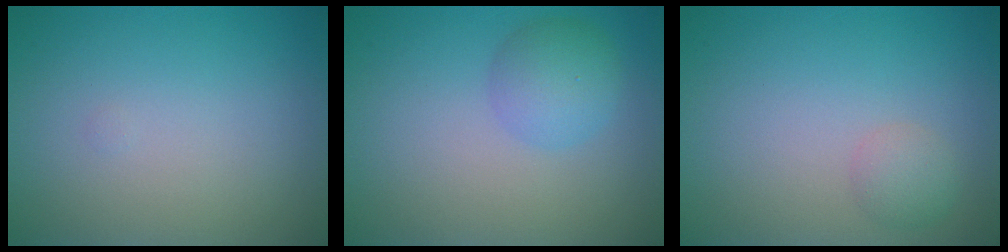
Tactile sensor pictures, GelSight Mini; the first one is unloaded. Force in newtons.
{"total": 2.9, "press": 2.9, "slide": 0.1}
{"total": 1.5, "press": 1.5, "slide": 0.0}